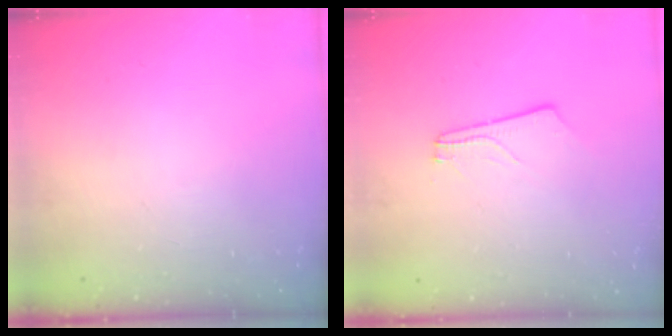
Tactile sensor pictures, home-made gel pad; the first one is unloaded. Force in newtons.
{"total": 2.4, "press": 2.4, "slide": 0.4}